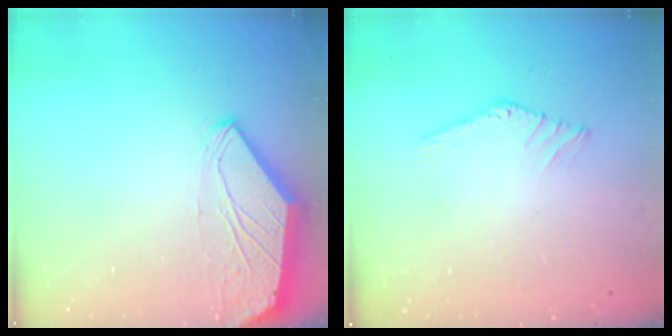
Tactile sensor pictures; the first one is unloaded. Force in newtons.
{"total": 1.1, "press": 1.1, "slide": 0.2}